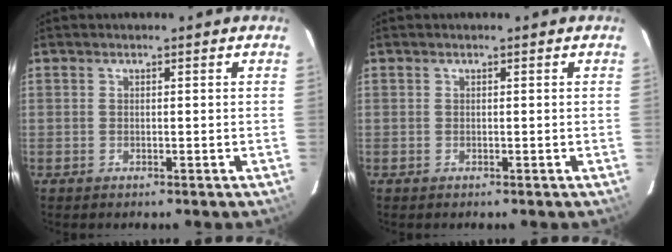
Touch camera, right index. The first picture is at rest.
{"total": 0.0}